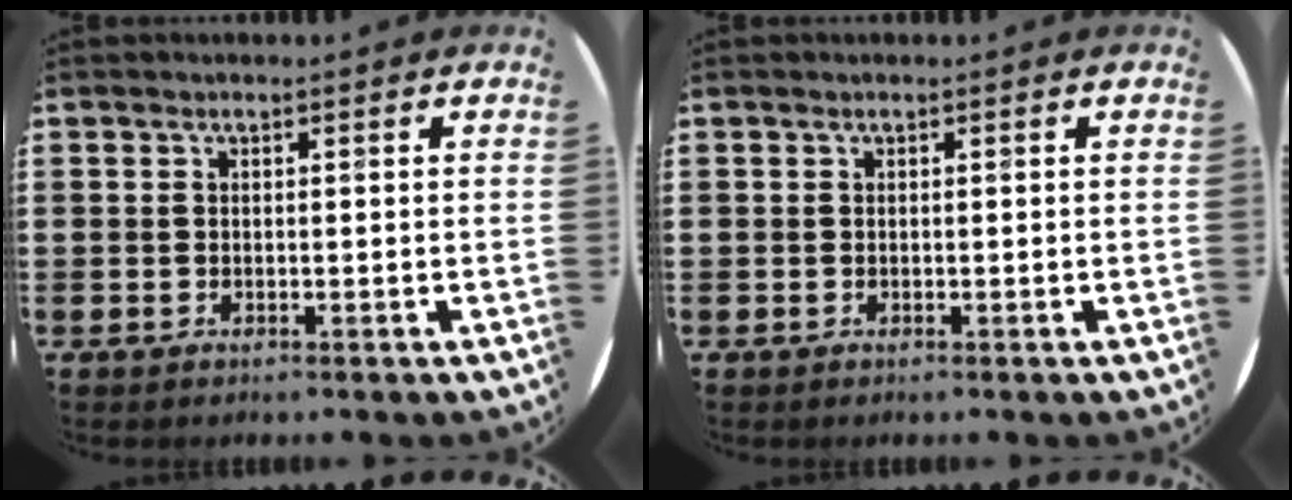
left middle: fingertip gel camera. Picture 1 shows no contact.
{"total": 0.0}